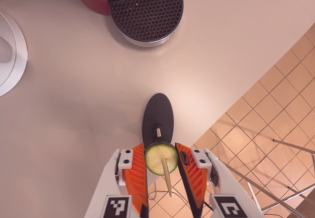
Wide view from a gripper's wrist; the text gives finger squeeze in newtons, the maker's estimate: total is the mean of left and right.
{"total": 9.4, "left": 8.8, "right": 10.0}